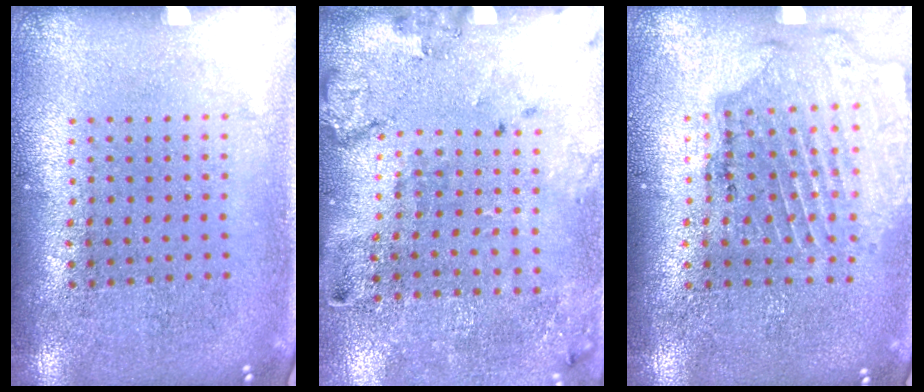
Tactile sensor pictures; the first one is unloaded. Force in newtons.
{"total": 2.1, "press": 1.4, "slide": 1.6}
{"total": 1.6, "press": 1.5, "slide": 0.3}